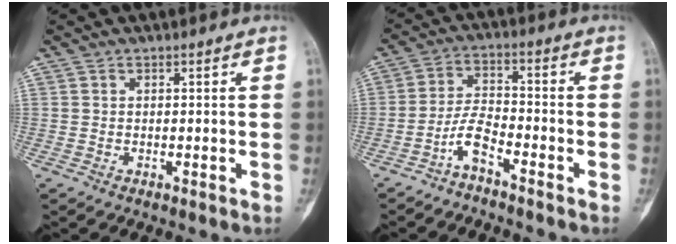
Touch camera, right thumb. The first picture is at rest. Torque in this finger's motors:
{"motor_torque": [-0.37, 0.25, 0.54, -0.10, 0.00]}